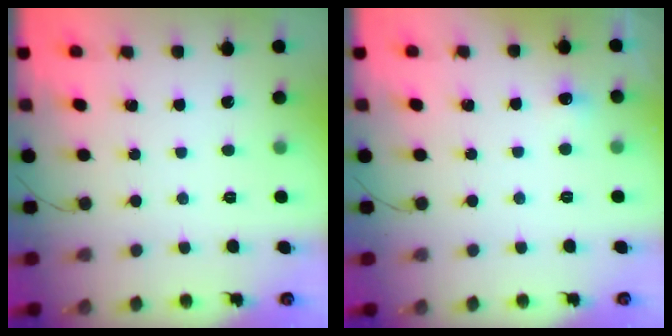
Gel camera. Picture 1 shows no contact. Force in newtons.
{"total": 4.6, "press": 4.5, "slide": 1.1}